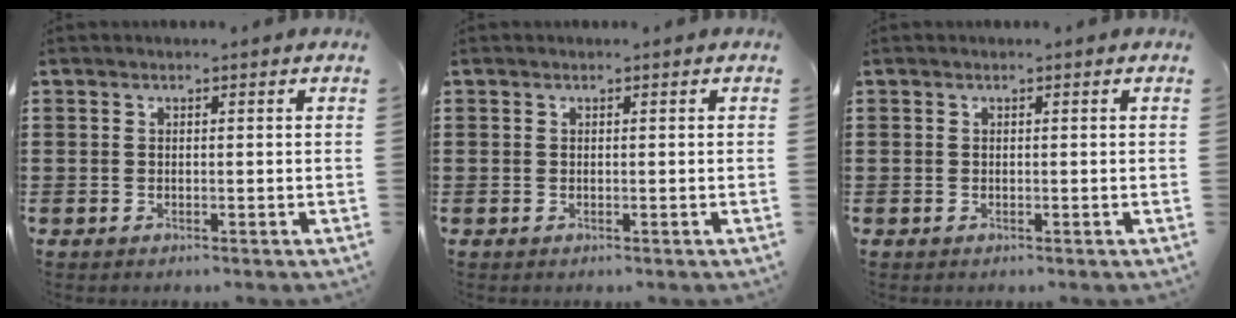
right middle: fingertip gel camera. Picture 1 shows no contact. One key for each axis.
{"total": 0.0}
{"total": 0.0}